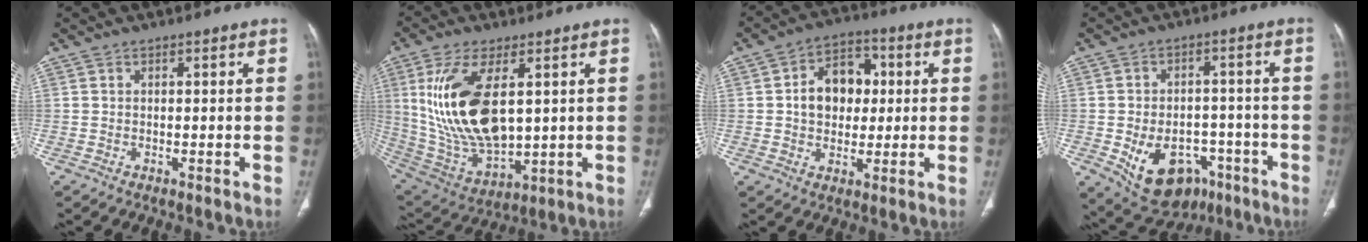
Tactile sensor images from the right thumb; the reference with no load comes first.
{"total": 19.9, "force": [4.0, 9.6, 17.0], "torque": [-0.337, -0.025, 0.093]}
{"total": 11.0, "force": [1.2, 8.2, 7.2], "torque": [-0.075, 0.016, 0.014]}
{"total": 14.7, "force": [-6.6, 10.1, 8.3], "torque": [-0.106, 0.034, -0.085]}